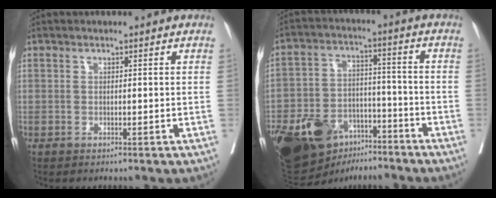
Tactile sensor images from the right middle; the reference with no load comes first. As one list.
[{"total": 22.1, "force": [-13.7, 13.5, 11.0], "torque": [-0.298, -0.002, -0.223]}]